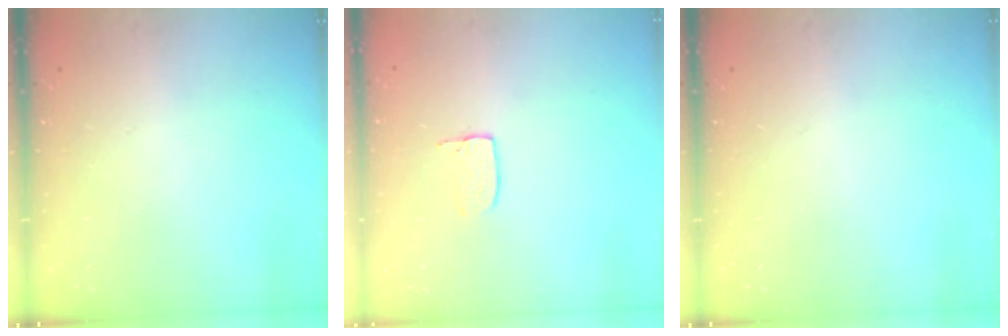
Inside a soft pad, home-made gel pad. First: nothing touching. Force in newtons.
{"total": 3.5, "press": 3.5, "slide": 0.2}
{"total": 0.0}